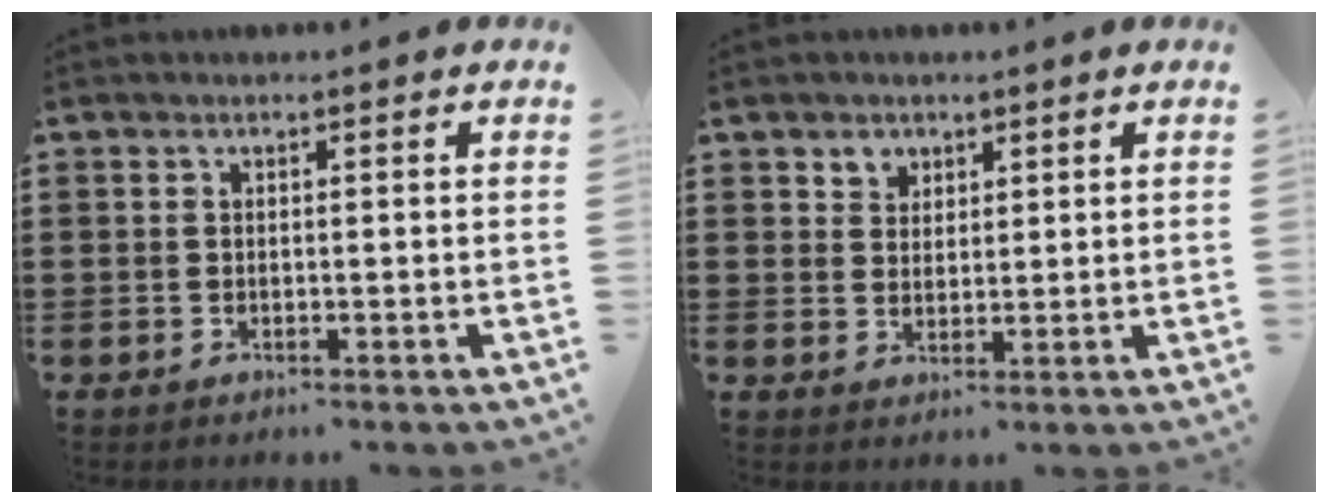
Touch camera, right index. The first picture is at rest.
{"total": 2.6, "force": [1.6, 2.0, 0.0], "torque": [-0.010, 0.009, 0.030]}